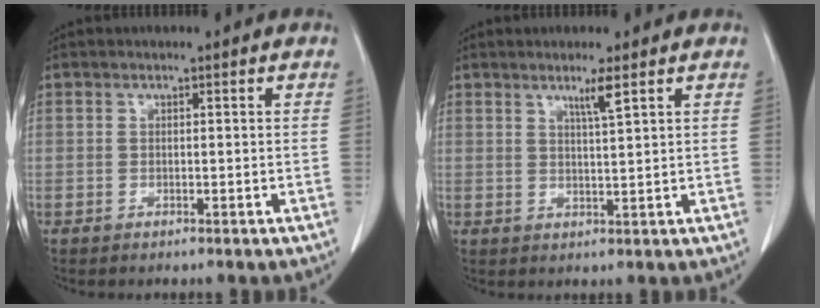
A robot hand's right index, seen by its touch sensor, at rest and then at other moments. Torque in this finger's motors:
{"motor_torque": [-0.07, 0.17, -0.02, 0.02]}